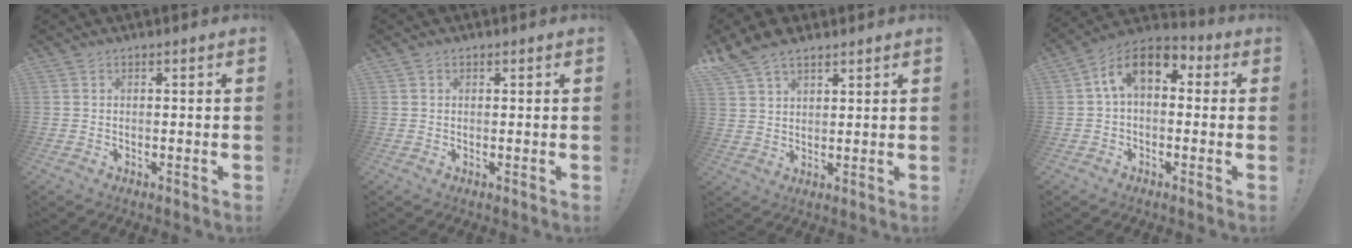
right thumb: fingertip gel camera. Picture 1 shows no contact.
{"total": 0.7, "force": [0.4, 0.5, 0.1], "torque": [-0.001, 0.001, 0.008]}
{"total": 7.2, "force": [5.4, 3.4, 3.2], "torque": [-0.069, -0.021, 0.108]}
{"total": 11.5, "force": [3.5, 6.8, 8.6], "torque": [-0.145, 0.007, 0.068]}